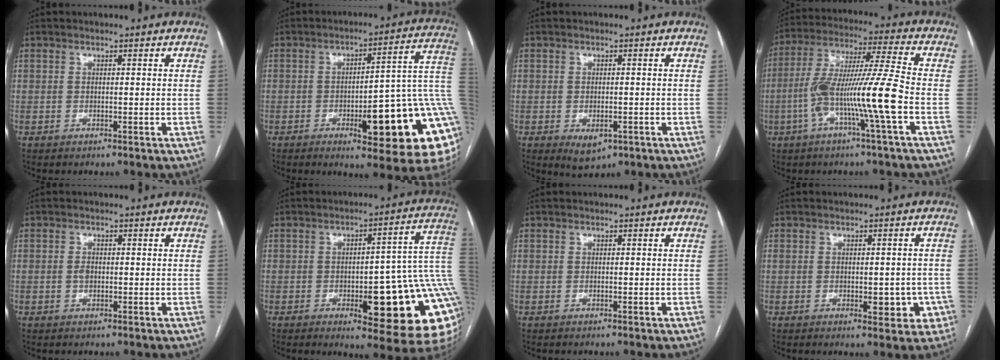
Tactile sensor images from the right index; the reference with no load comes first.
{"total": 21.5, "force": [-5.6, 4.2, 20.3], "torque": [-0.154, 0.021, -0.064]}
{"total": 3.9, "force": [-1.6, 2.1, 2.9], "torque": [-0.046, -0.005, -0.013]}
{"total": 13.7, "force": [-4.1, -1.2, 13.0], "torque": [-0.252, 0.008, -0.080]}
{"total": 1.3, "force": [-0.1, 0.9, 1.0], "torque": [-0.019, 0.002, -0.001]}
{"total": 21.6, "force": [-4.0, 5.6, 20.5], "torque": [-0.153, 0.023, -0.038]}
{"total": 0.0}
{"total": 5.7, "force": [-1.5, 3.1, 4.6], "torque": [-0.047, 0.018, -0.007]}